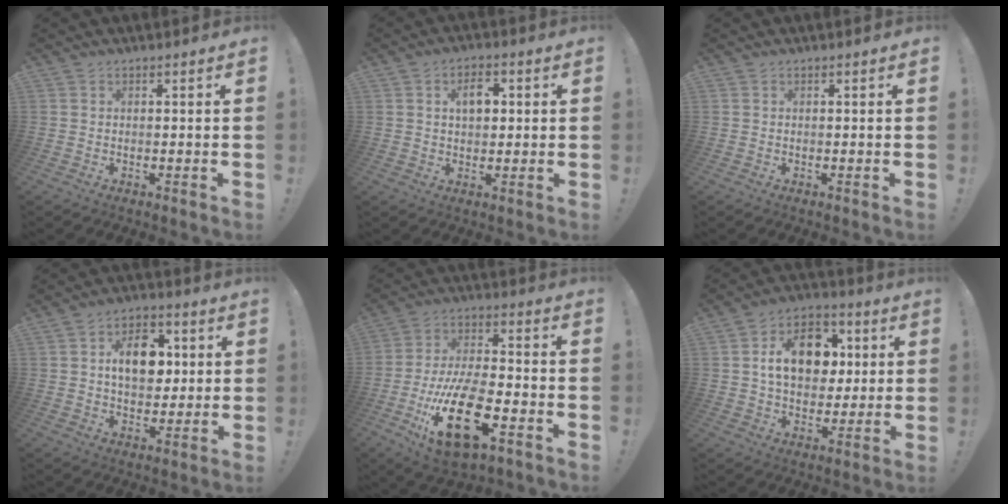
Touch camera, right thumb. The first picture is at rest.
{"total": 5.9, "force": [1.4, 3.8, 4.4], "torque": [-0.053, 0.000, 0.015]}
{"total": 0.0}
{"total": 12.6, "force": [2.0, 8.9, 8.7], "torque": [-0.115, 0.008, 0.037]}
{"total": 21.4, "force": [-8.7, 9.4, 17.1], "torque": [-0.332, 0.044, -0.136]}
{"total": 16.2, "force": [3.4, 11.7, 10.7], "torque": [-0.138, -0.001, 0.065]}